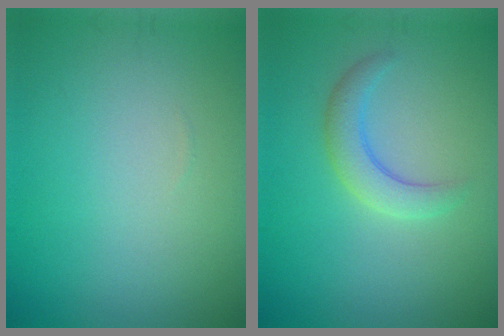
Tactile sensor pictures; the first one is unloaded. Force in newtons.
{"total": 2.7, "press": 2.7, "slide": 0.2}